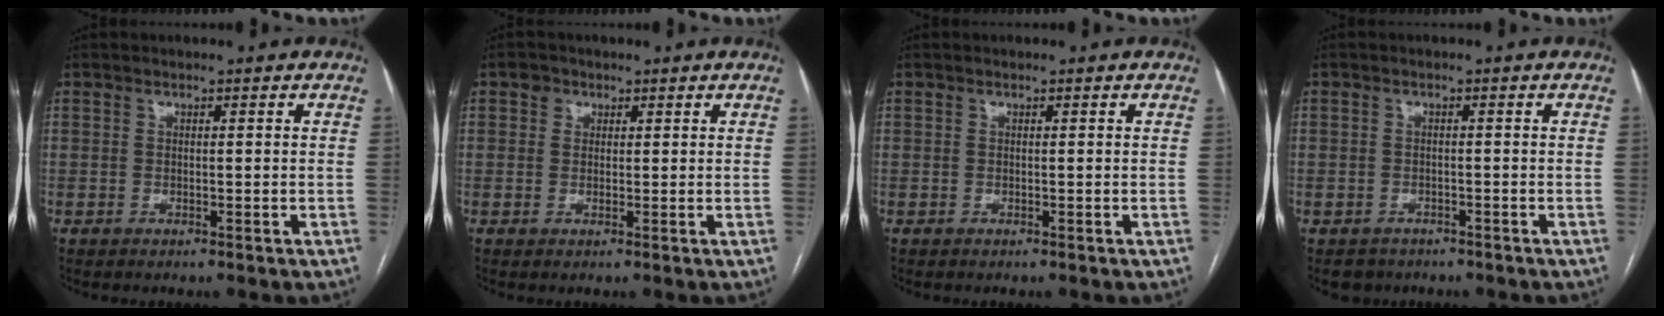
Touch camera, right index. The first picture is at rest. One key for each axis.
{"total": 1.9, "fx": 0.8, "fy": 1.7, "fz": 0.4, "tx": -0.002, "ty": 0.005, "tz": 0.009}
{"total": 0.0}
{"total": 3.5, "fx": -2.4, "fy": 2.6, "fz": 0.0, "tx": -0.001, "ty": 0.008, "tz": -0.034}